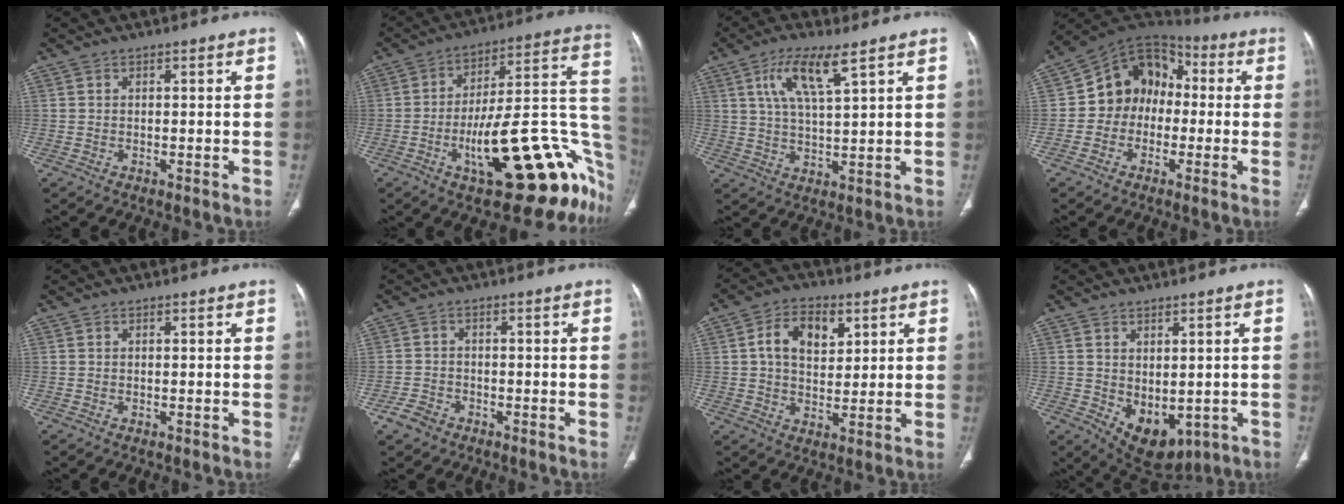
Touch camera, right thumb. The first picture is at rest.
{"total": 30.6, "force": [-9.8, 10.6, 27.0], "torque": [-0.278, 0.060, -0.129]}
{"total": 8.6, "force": [4.4, 1.9, 7.1], "torque": [-0.143, -0.017, 0.090]}
{"total": 12.9, "force": [-0.7, 10.6, 7.3], "torque": [-0.076, 0.042, -0.030]}
{"total": 0.0}
{"total": 3.6, "force": [-2.3, 2.4, 1.3], "torque": [-0.024, 0.012, -0.040]}
{"total": 9.6, "force": [3.1, 6.2, 6.6], "torque": [-0.086, -0.003, 0.050]}
{"total": 7.6, "force": [-1.3, 4.8, 5.8], "torque": [-0.066, -0.003, 0.007]}